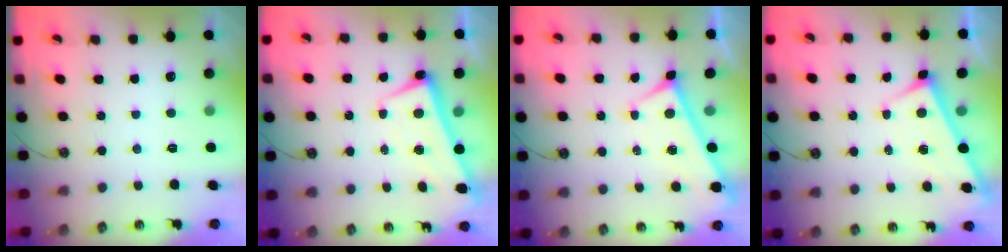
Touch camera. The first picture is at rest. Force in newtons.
{"total": 2.7, "press": 2.6, "slide": 0.8}
{"total": 0.0}
{"total": 3.0, "press": 3.0, "slide": 0.2}